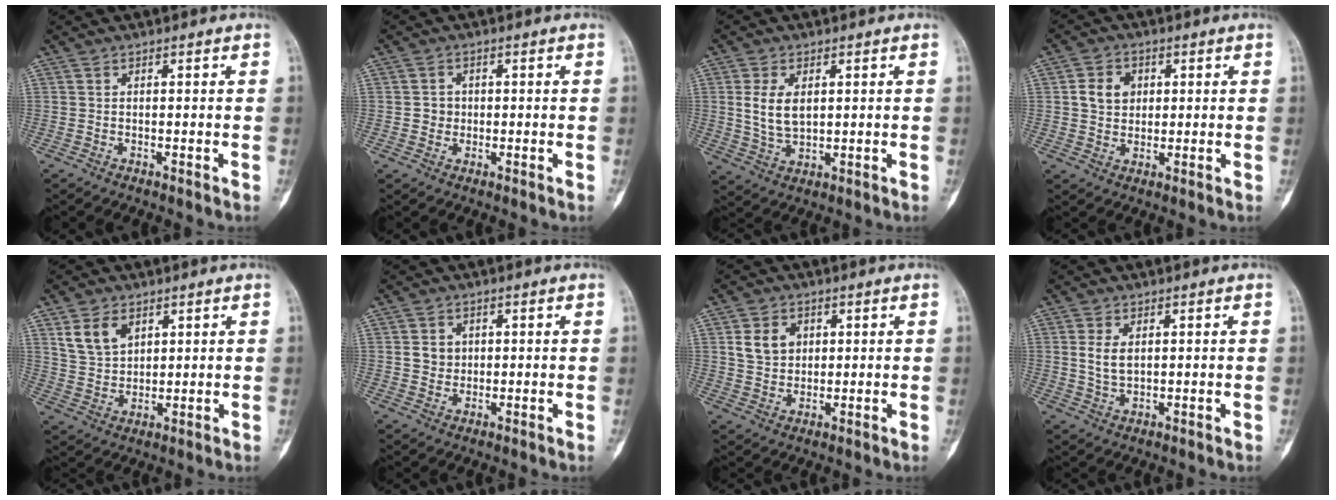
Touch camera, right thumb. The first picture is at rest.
{"total": 2.4, "force": [-0.1, 2.3, 0.7], "torque": [0.003, 0.007, -0.002]}
{"total": 6.8, "force": [1.3, 4.0, 5.3], "torque": [-0.096, -0.008, 0.032]}
{"total": 5.6, "force": [1.2, 4.6, 2.9], "torque": [-0.032, -0.001, 0.019]}
{"total": 7.0, "force": [3.6, 4.7, 3.9], "torque": [-0.059, -0.016, 0.076]}
{"total": 3.5, "force": [0.6, 3.1, 1.4], "torque": [-0.007, 0.001, 0.012]}
{"total": 6.1, "force": [1.8, 4.9, 3.2], "torque": [-0.036, -0.008, 0.036]}
{"total": 4.1, "force": [0.9, 2.4, 3.3], "torque": [-0.062, -0.006, 0.020]}